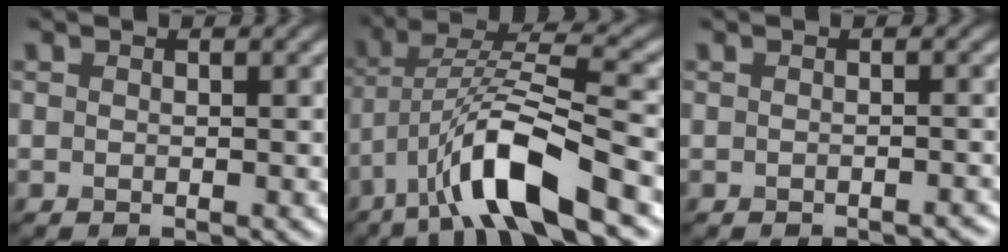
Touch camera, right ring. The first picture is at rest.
{"total": 9.1, "force": [-4.7, 2.1, 7.5], "torque": [-0.137, 0.013, -0.088]}
{"total": 0.7, "force": [-0.7, 0.1, 0.1], "torque": [-0.003, -0.001, -0.008]}